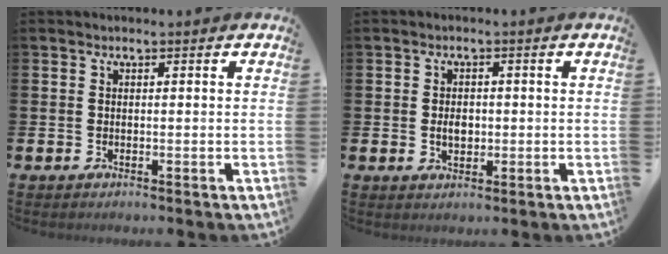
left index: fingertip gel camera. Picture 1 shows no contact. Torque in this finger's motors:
{"motor_torque": [0.05, 0.02, 0.03, 0.08]}